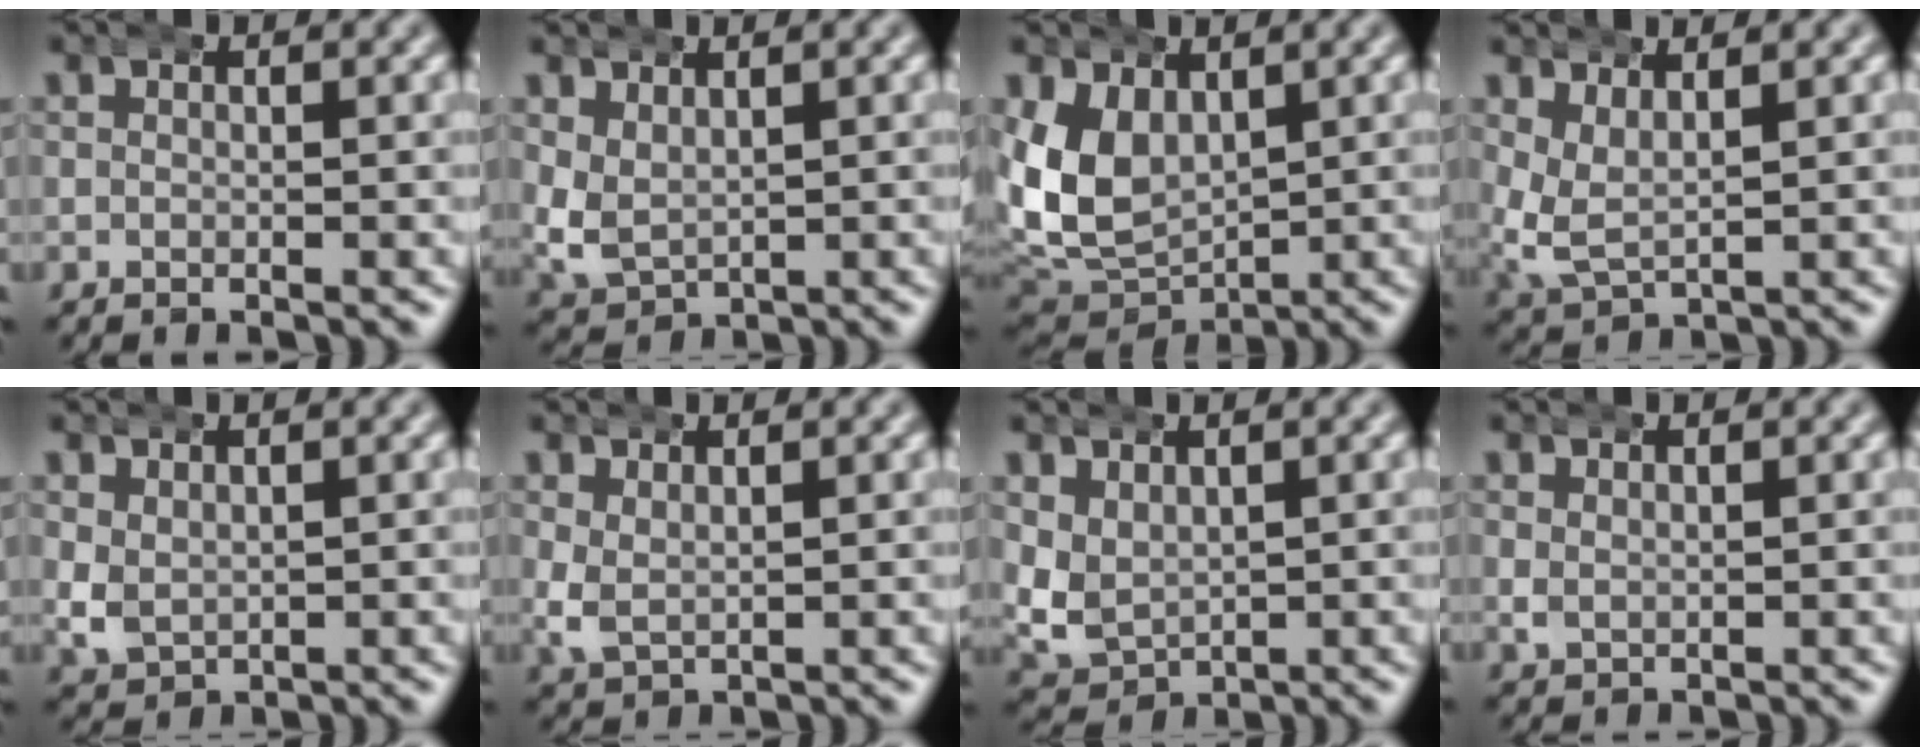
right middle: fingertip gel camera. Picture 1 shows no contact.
{"total": 3.3, "force": [1.0, 2.6, 1.7], "torque": [-0.064, -0.027, 0.035]}
{"total": 9.4, "force": [1.2, 7.7, 5.3], "torque": [-0.142, -0.025, 0.033]}
{"total": 3.9, "force": [1.4, 2.8, 2.4], "torque": [-0.083, -0.023, 0.038]}
{"total": 2.2, "force": [0.8, 1.8, 1.1], "torque": [-0.046, -0.019, 0.031]}
{"total": 1.8, "force": [0.8, 1.2, 1.1], "torque": [-0.040, -0.015, 0.029]}
{"total": 5.0, "force": [0.8, 4.3, 2.5], "torque": [-0.089, -0.034, 0.030]}
{"total": 0.8, "force": [0.7, 0.3, 0.3], "torque": [-0.014, -0.008, 0.022]}